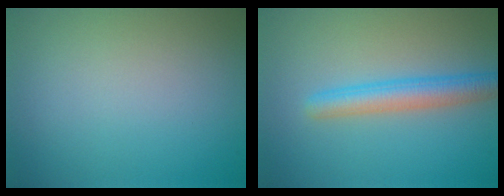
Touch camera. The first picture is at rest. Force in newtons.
{"total": 3.7, "press": 3.7, "slide": 0.1}